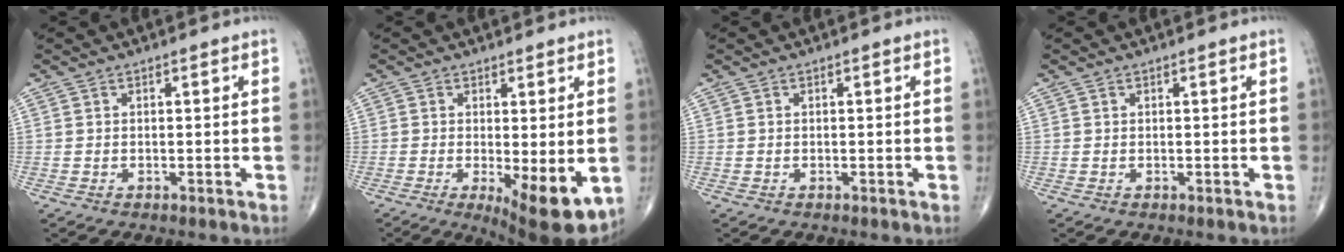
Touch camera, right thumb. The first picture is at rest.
{"total": 10.1, "force": [-2.2, 3.2, 9.4], "torque": [-0.131, -0.025, -0.023]}
{"total": 0.0}
{"total": 0.0}